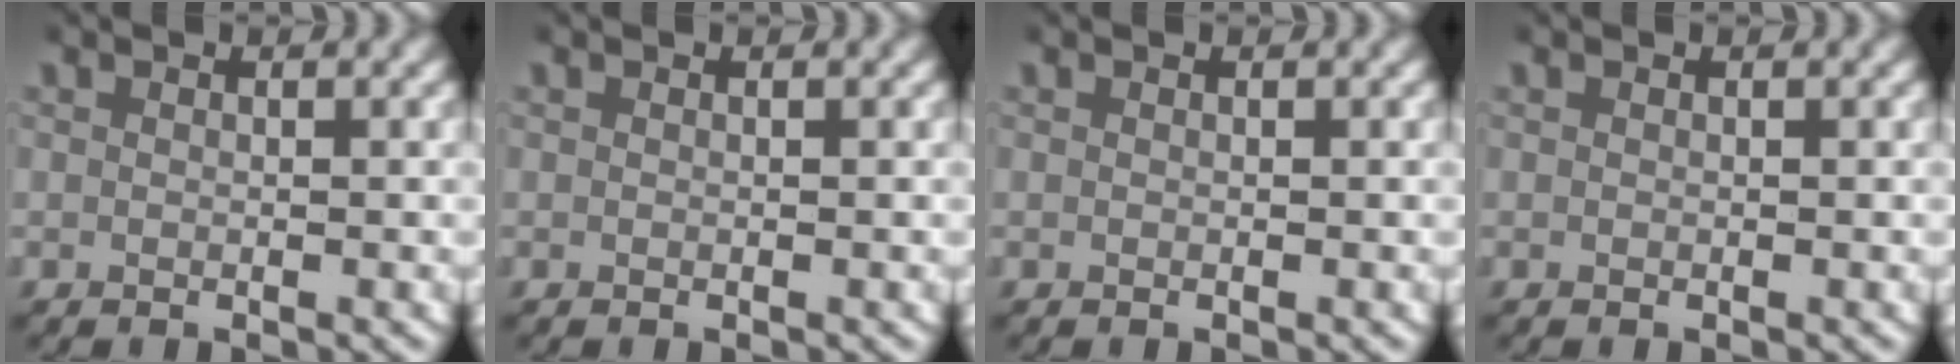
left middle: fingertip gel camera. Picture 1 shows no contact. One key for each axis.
{"total": 0.0}
{"total": 0.0}
{"total": 0.0}